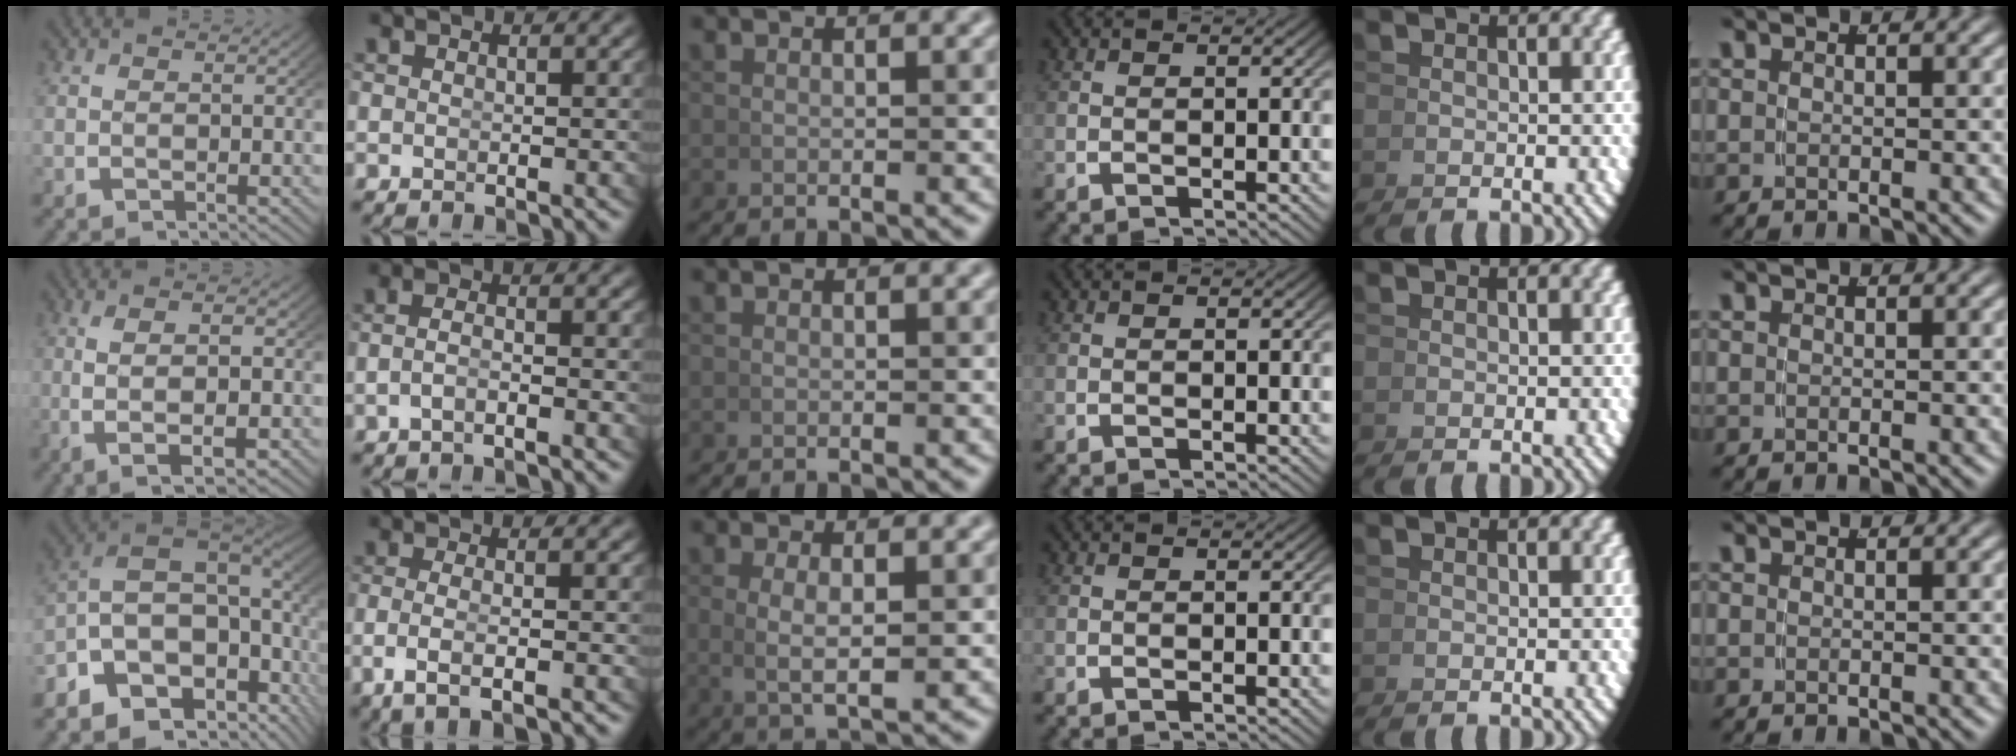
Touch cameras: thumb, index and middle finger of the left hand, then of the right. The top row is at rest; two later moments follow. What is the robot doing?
{"motion": "lift_and_place", "object": "hoodie"}